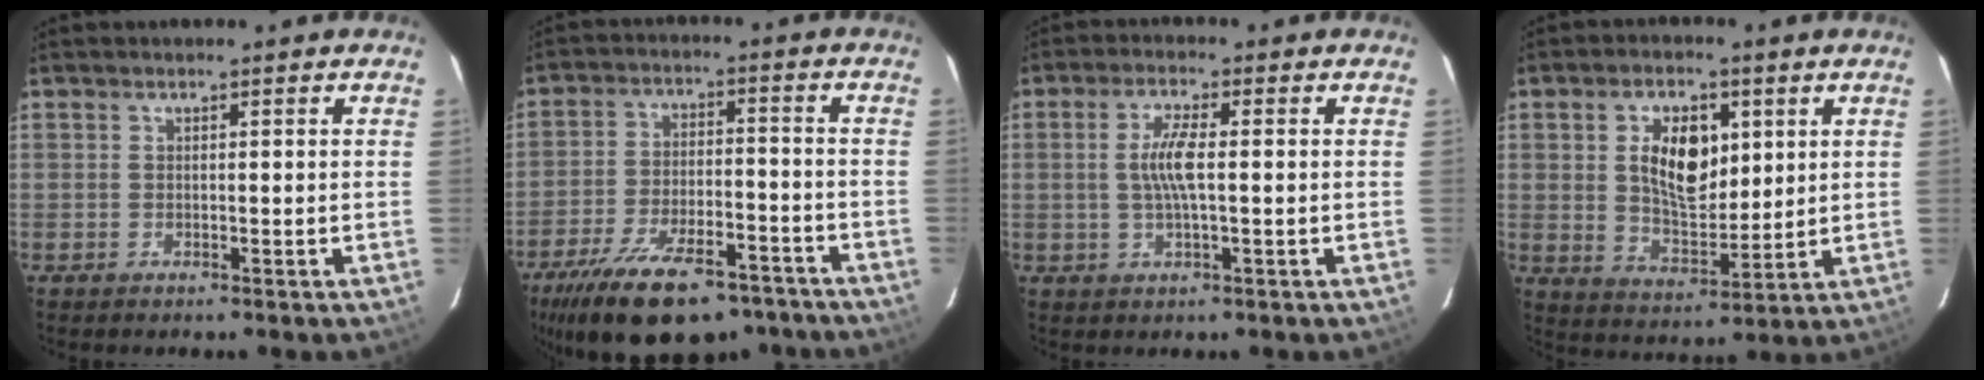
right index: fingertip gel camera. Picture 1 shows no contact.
{"total": 22.1, "force": [-16.3, 9.1, 11.9], "torque": [-0.231, -0.021, -0.239]}
{"total": 5.5, "force": [0.1, 0.9, 5.4], "torque": [-0.101, 0.001, 0.004]}
{"total": 10.9, "force": [3.0, 6.0, 8.6], "torque": [-0.151, 0.009, 0.061]}